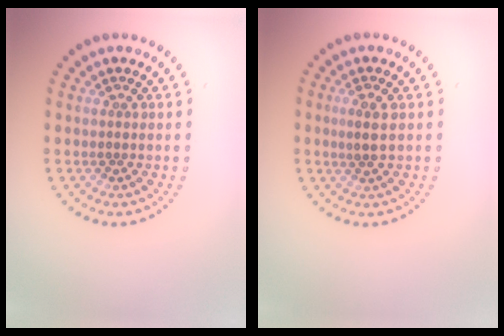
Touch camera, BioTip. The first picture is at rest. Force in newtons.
{"total": 1.8, "press": 1.7, "slide": 0.7}